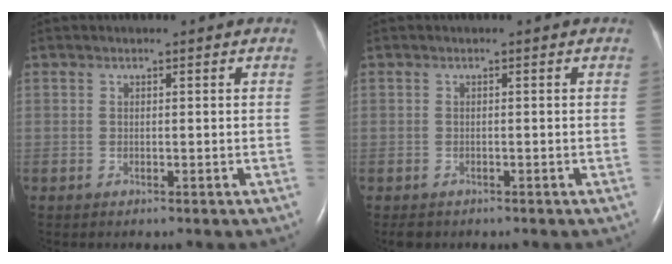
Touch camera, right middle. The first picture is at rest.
{"total": 1.3, "force": [-1.0, 0.7, 0.3], "torque": [-0.010, -0.001, -0.013]}